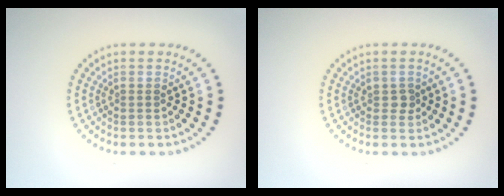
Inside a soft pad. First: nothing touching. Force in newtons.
{"total": 0.9, "press": 0.8, "slide": 0.3}